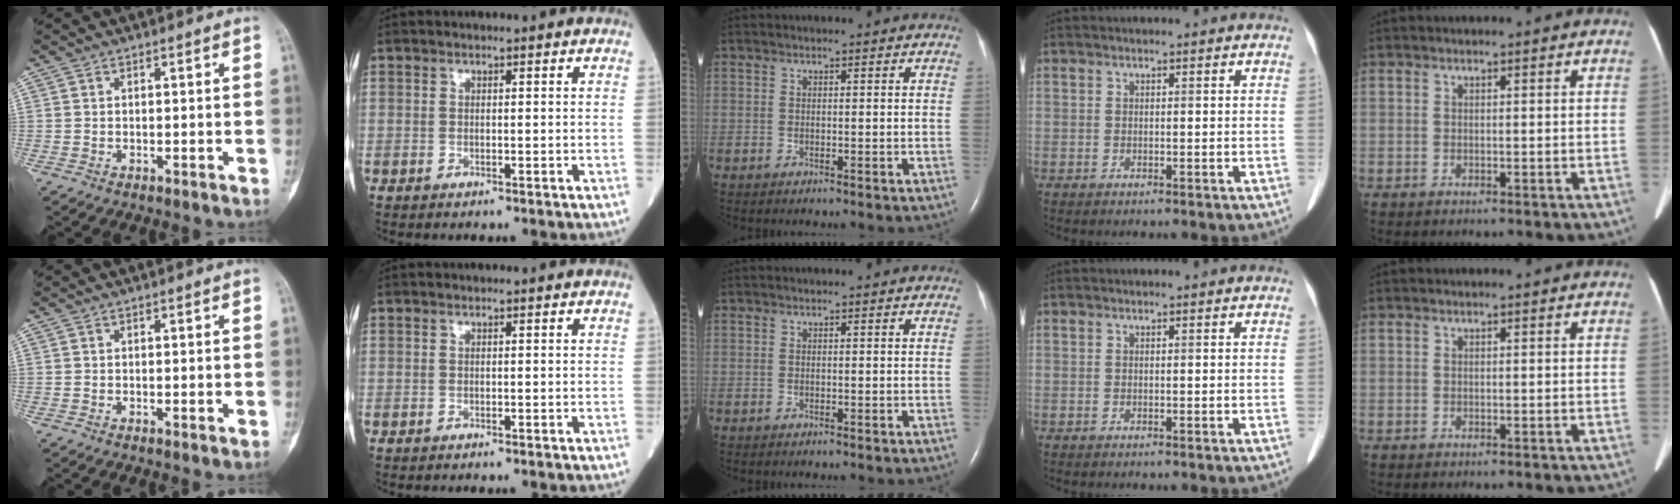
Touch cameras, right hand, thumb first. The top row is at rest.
{"thumb": {"total": 0.8, "force": [-0.1, 0.3, 0.7], "torque": [-0.007, -0.001, -0.001]}, "index": {"total": 0.6, "force": [-0.5, 0.0, 0.3], "torque": [-0.003, -0.001, -0.008]}}